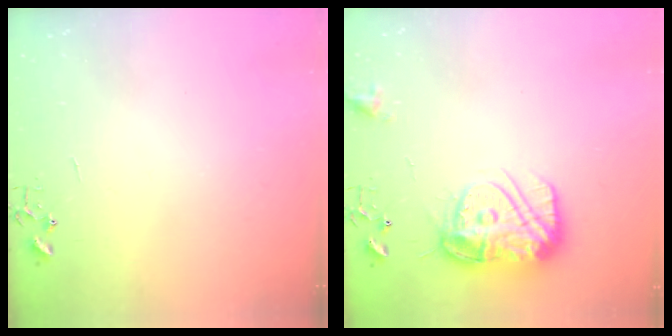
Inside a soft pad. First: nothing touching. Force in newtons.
{"total": 16.8, "press": 16.7, "slide": 1.5}